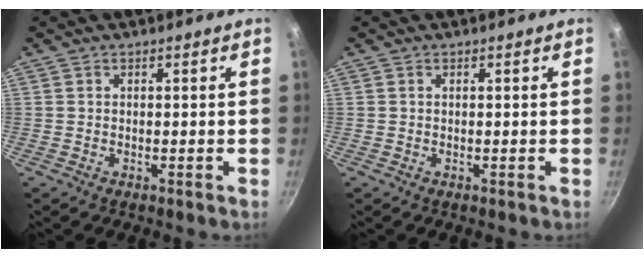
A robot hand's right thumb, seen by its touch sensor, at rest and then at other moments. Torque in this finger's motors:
{"motor_torque": [0.25, 0.04, 0.20, 0.34, -0.03]}